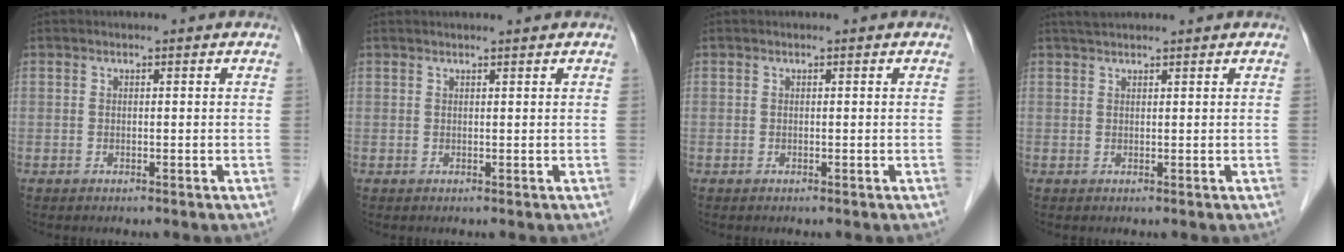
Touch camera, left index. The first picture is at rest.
{"total": 1.8, "force": [1.8, -0.3, 0.5], "torque": [-0.006, 0.012, 0.028]}
{"total": 0.0}
{"total": 2.5, "force": [2.3, 0.1, 0.9], "torque": [-0.015, 0.023, 0.043]}